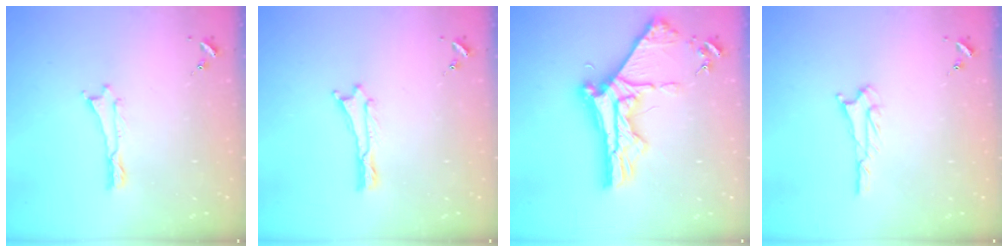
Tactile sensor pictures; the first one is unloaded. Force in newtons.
{"total": 0.0}
{"total": 10.0, "press": 9.9, "slide": 1.3}
{"total": 1.6, "press": 1.6, "slide": 0.1}